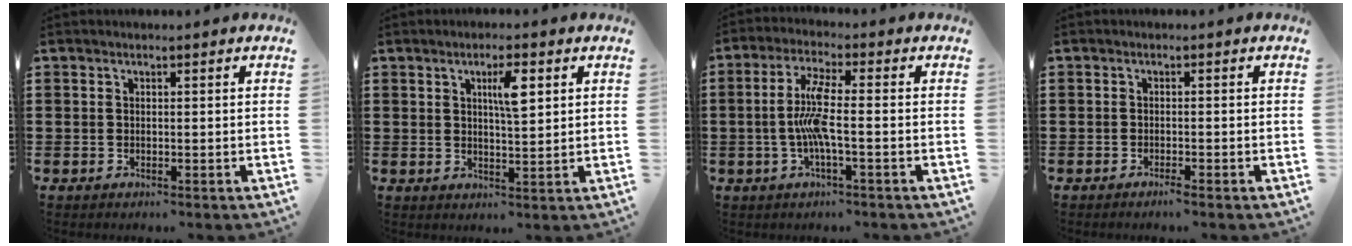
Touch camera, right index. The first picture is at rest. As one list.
[{"total": 4.8, "force": [1.8, 1.2, 4.3], "torque": [-0.074, 0.003, 0.023]}, {"total": 7.1, "force": [-1.3, 0.8, 6.9], "torque": [-0.159, -0.014, -0.036]}, {"total": 1.0, "force": [-0.9, -0.1, 0.6], "torque": [-0.011, -0.002, -0.017]}]